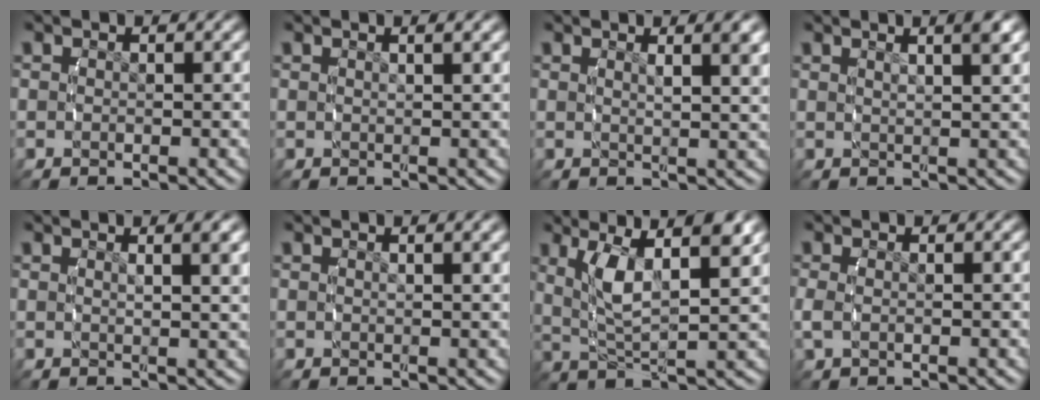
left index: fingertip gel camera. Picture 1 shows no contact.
{"total": 1.2, "force": [0.7, -0.5, 0.8], "torque": [-0.010, 0.003, 0.017]}
{"total": 2.9, "force": [1.6, -0.1, 2.4], "torque": [-0.024, -0.002, 0.032]}
{"total": 3.5, "force": [2.0, 0.3, 2.9], "torque": [-0.027, 0.011, 0.035]}
{"total": 2.5, "force": [1.3, -0.3, 2.1], "torque": [-0.023, 0.001, 0.027]}
{"total": 1.3, "force": [0.7, -0.4, 1.0], "torque": [-0.009, 0.002, 0.017]}
{"total": 7.0, "force": [2.1, 3.0, 6.0], "torque": [-0.115, -0.001, 0.042]}
{"total": 1.2, "force": [-0.2, 0.6, 1.0], "torque": [-0.038, -0.008, 0.004]}